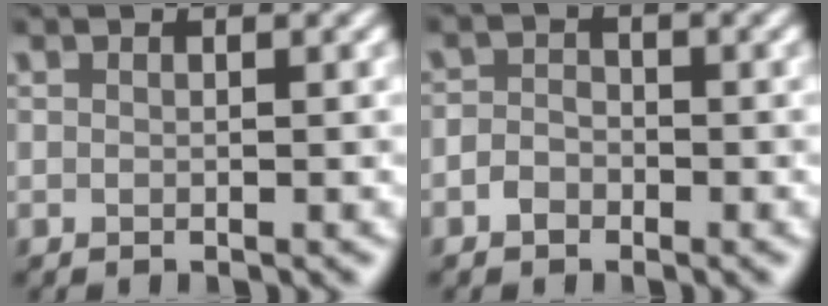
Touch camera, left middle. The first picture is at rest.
{"total": 1.6, "force": [-1.1, 1.2, 0.3], "torque": [-0.003, 0.003, -0.024]}